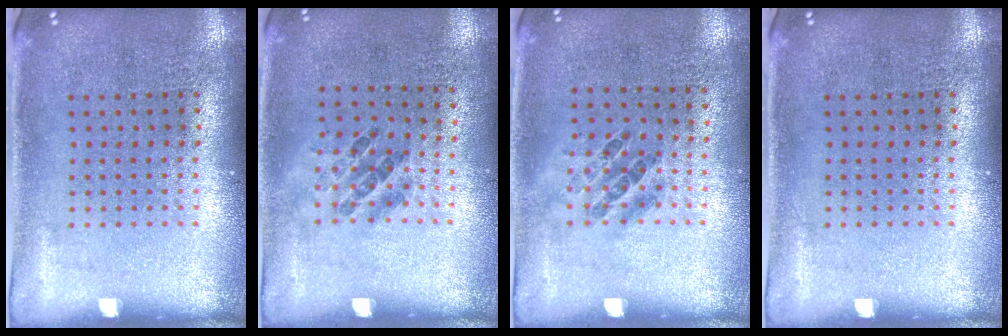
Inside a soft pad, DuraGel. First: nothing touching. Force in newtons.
{"total": 1.1, "press": 0.6, "slide": 0.9}
{"total": 1.0, "press": 0.7, "slide": 0.7}
{"total": 0.0}